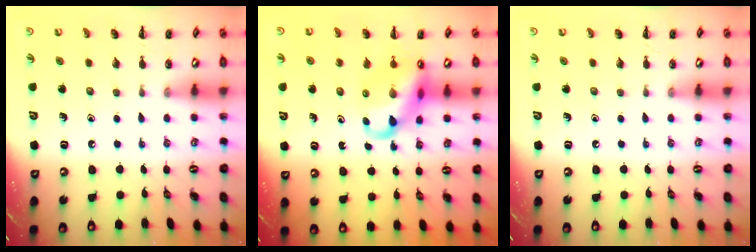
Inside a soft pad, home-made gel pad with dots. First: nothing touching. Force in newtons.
{"total": 12.6, "press": 12.2, "slide": 3.3}
{"total": 0.0}